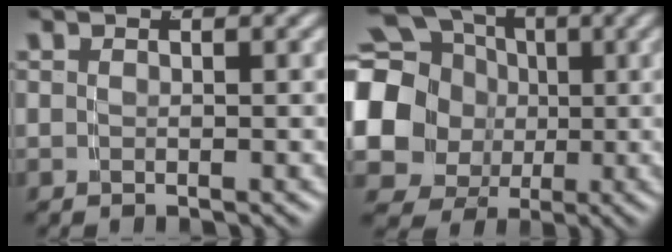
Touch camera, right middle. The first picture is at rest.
{"total": 15.3, "force": [1.4, 13.3, 7.4], "torque": [-0.151, -0.023, 0.009]}